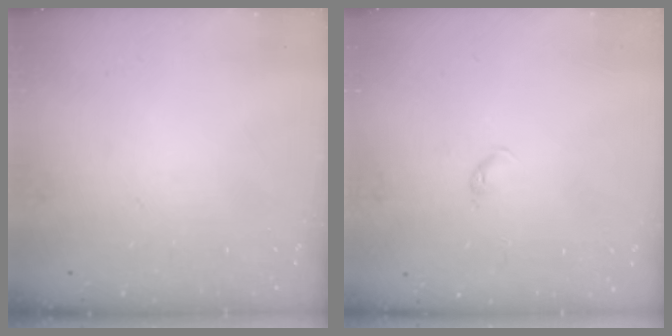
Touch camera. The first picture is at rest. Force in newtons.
{"total": 2.7, "press": 2.6, "slide": 0.4}